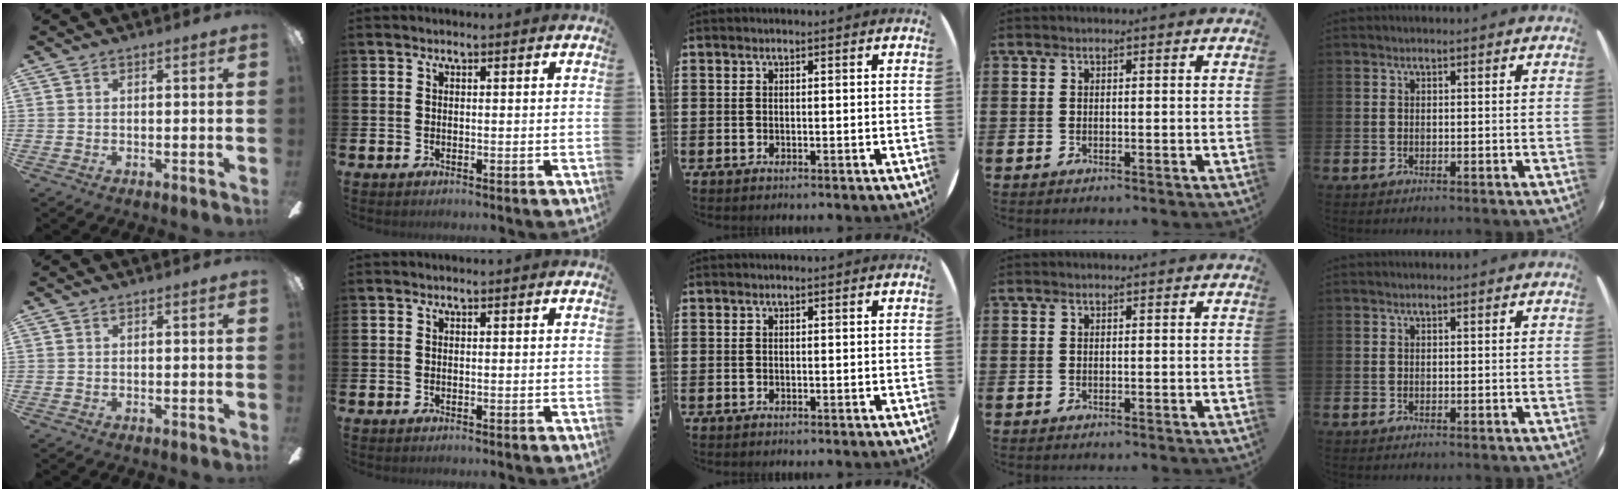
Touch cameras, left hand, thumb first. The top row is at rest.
{}